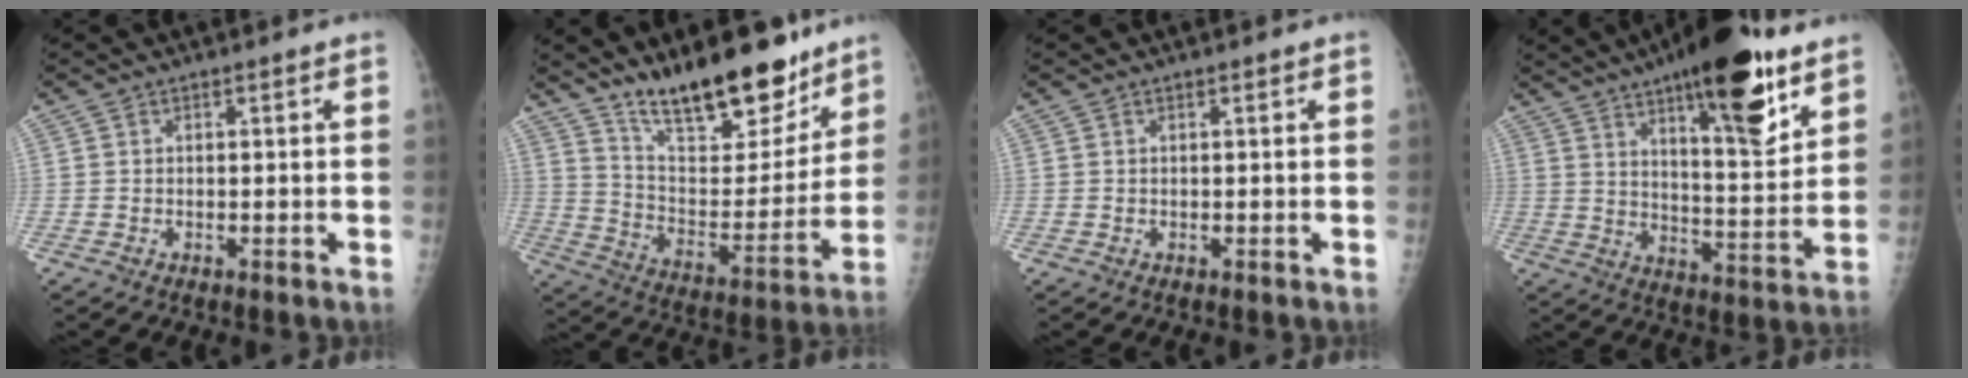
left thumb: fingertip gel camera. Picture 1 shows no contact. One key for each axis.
{"total": 21.8, "fx": 16.5, "fy": 7.6, "fz": 12.1, "tx": -0.144, "ty": -0.098, "tz": 0.274}
{"total": 0.0}
{"total": 20.7, "fx": 12.2, "fy": 6.0, "fz": 15.6, "tx": -0.202, "ty": -0.063, "tz": 0.185}